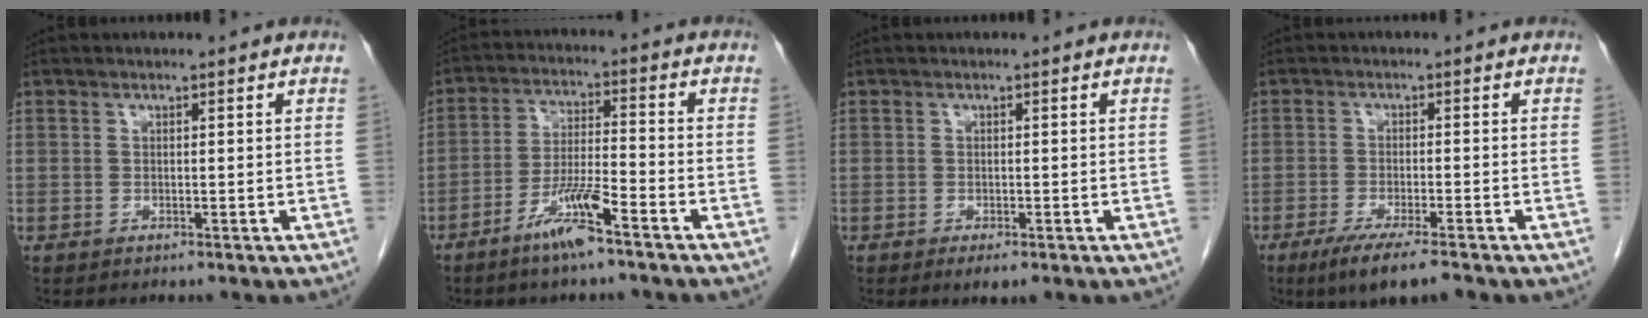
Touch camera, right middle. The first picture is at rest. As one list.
[{"total": 7.8, "force": [-5.2, 0.4, 5.9], "torque": [-0.119, -0.006, -0.098]}, {"total": 2.2, "force": [-1.3, 0.7, 1.6], "torque": [-0.022, -0.003, -0.015]}, {"total": 7.5, "force": [-5.3, 0.7, 5.3], "torque": [-0.089, -0.018, -0.084]}]